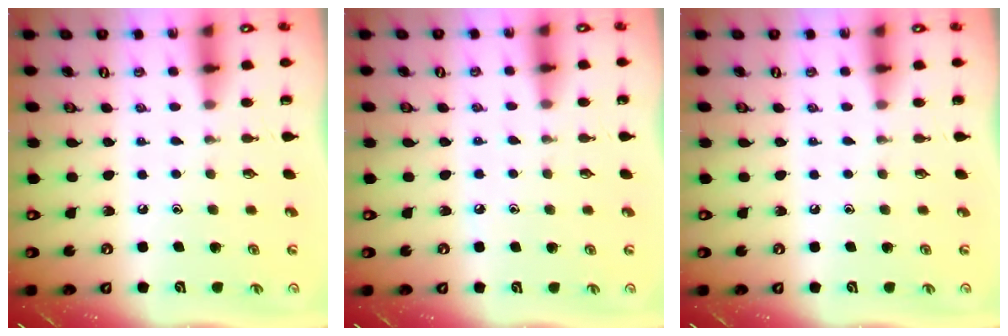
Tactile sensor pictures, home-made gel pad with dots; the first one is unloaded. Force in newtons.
{"total": 4.7, "press": 4.6, "slide": 0.6}
{"total": 0.0}